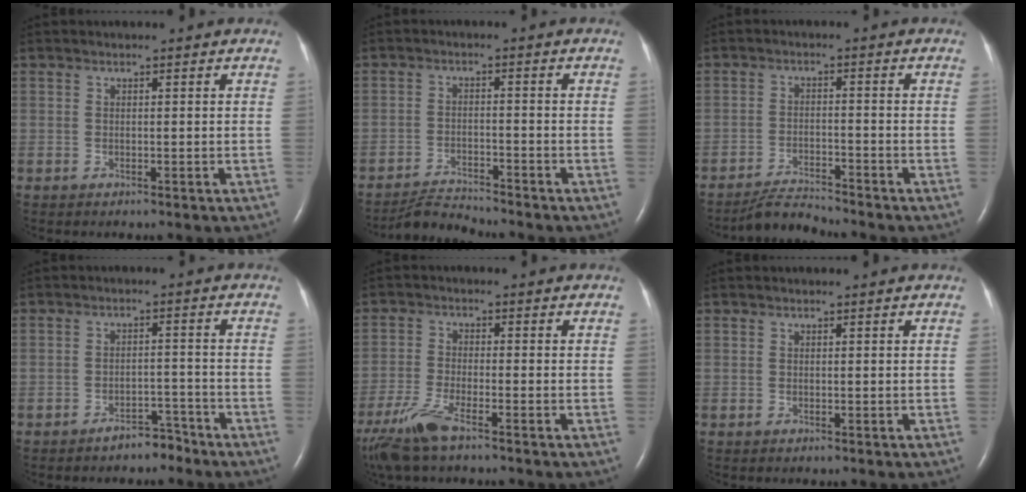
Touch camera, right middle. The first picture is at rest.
{"total": 4.2, "force": [-4.1, -1.0, -0.3], "torque": [-0.007, -0.018, -0.072]}
{"total": 4.1, "force": [-4.0, -0.9, 0.0], "torque": [-0.011, -0.018, -0.070]}
{"total": 3.5, "force": [-3.1, 1.2, 1.1], "torque": [-0.020, 0.003, -0.049]}
{"total": 7.4, "force": [-5.3, 1.0, 5.1], "torque": [-0.118, -0.021, -0.105]}
{"total": 0.0}